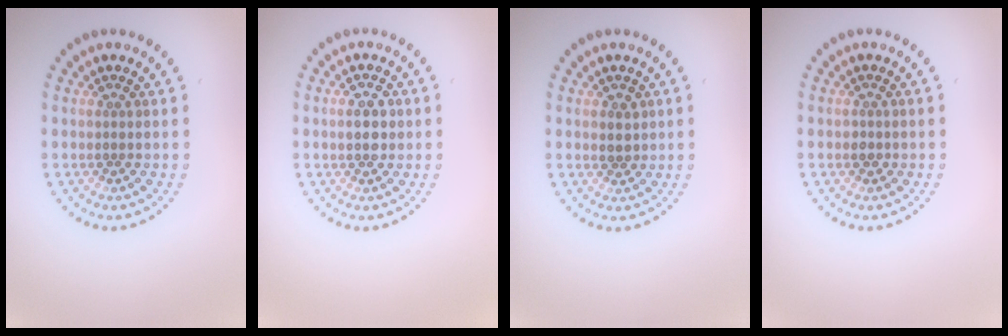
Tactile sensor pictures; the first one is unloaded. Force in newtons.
{"total": 2.1, "press": 2.0, "slide": 0.2}
{"total": 1.6, "press": 1.4, "slide": 0.8}
{"total": 0.8, "press": 0.7, "slide": 0.3}